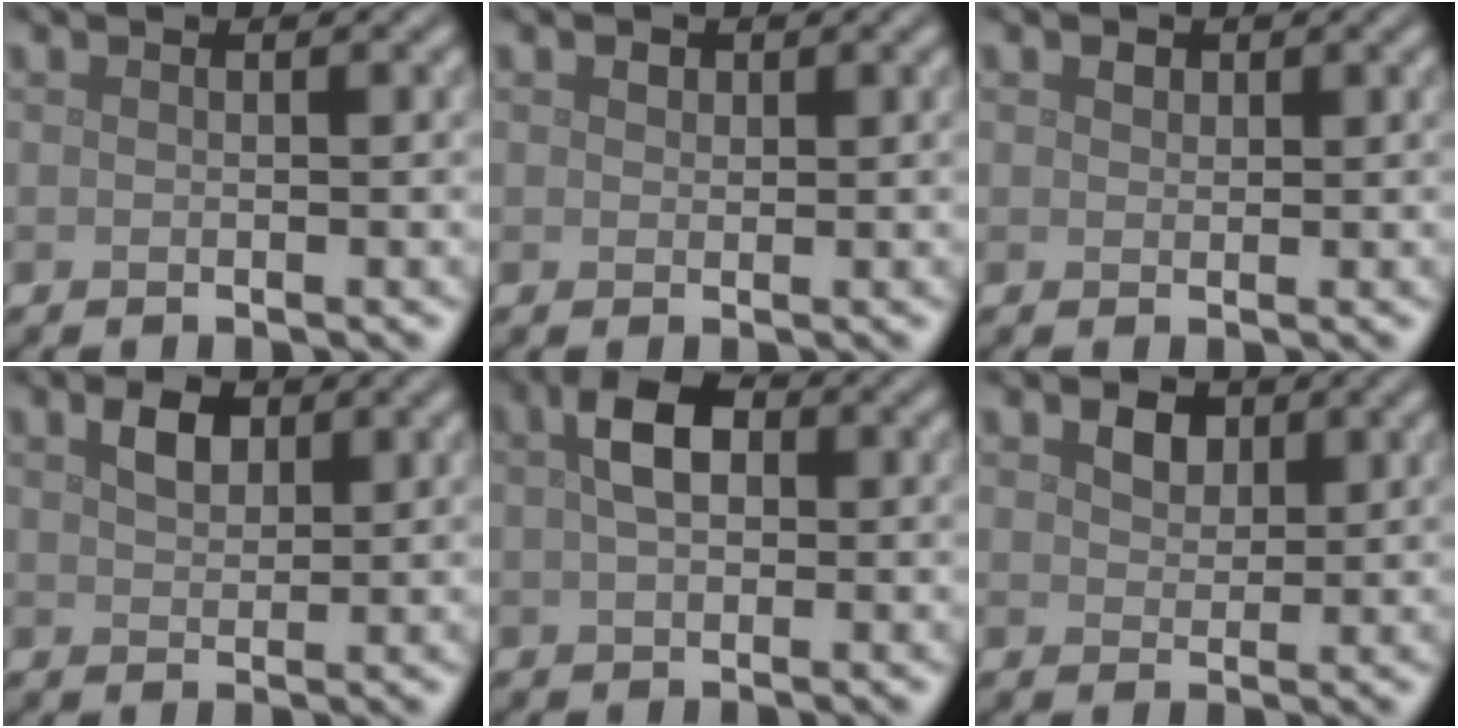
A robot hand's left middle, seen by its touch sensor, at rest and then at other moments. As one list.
[{"total": 0.8, "force": [0.4, 0.6, 0.3], "torque": [-0.006, -0.001, 0.006]}, {"total": 0.8, "force": [0.5, 0.6, 0.3], "torque": [-0.007, -0.002, 0.007]}, {"total": 2.2, "force": [1.1, 1.4, 1.4], "torque": [-0.029, 0.005, 0.021]}, {"total": 3.9, "force": [0.7, 2.4, 3.0], "torque": [-0.055, 0.011, 0.004]}, {"total": 2.1, "force": [1.1, 1.5, 1.1], "torque": [-0.023, 0.003, 0.017]}]